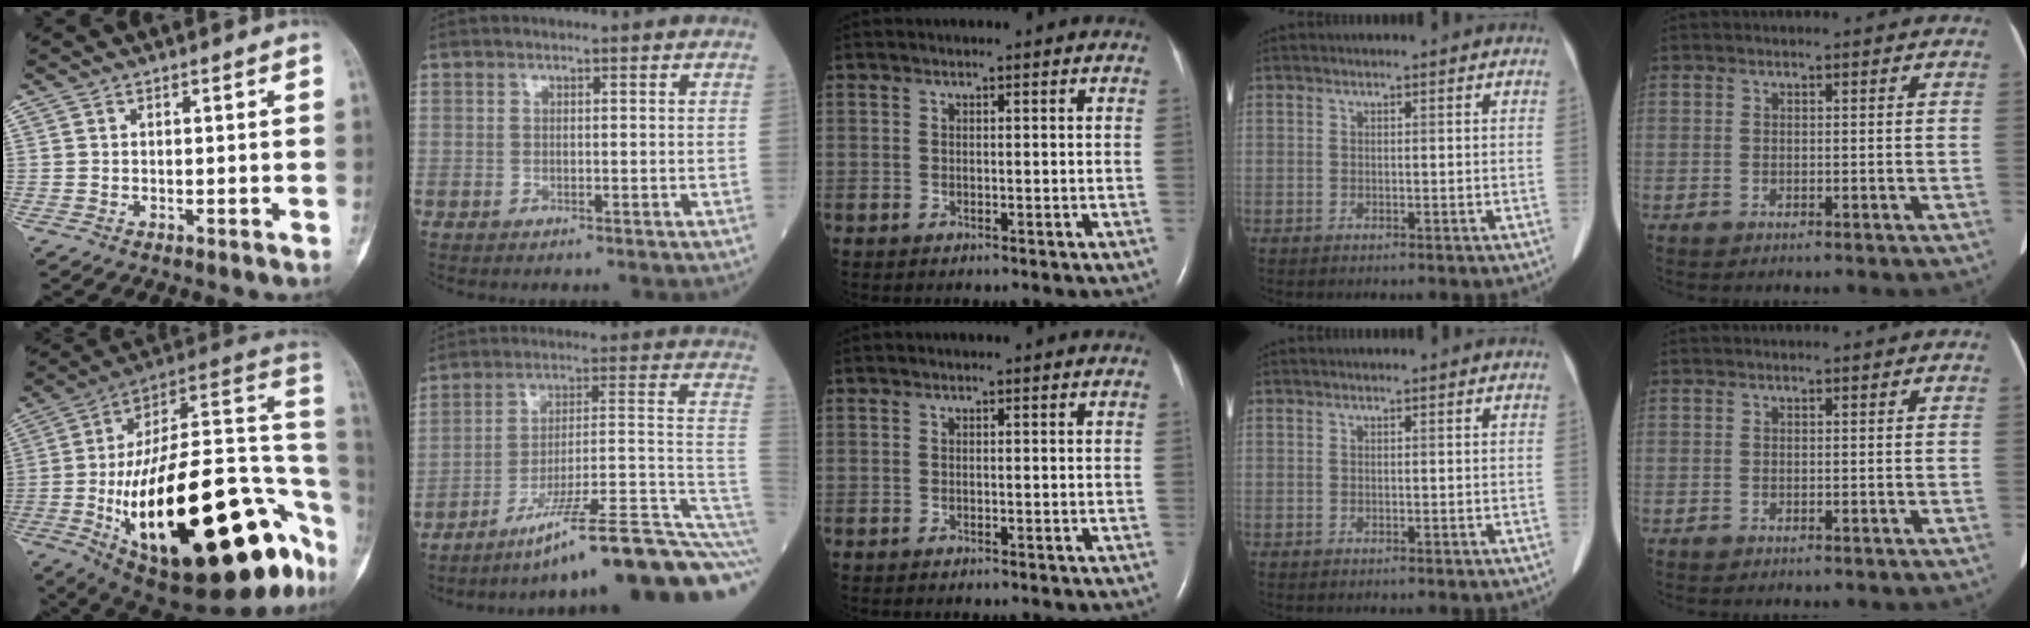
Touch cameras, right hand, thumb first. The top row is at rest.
{"thumb": {"total": 43.7, "force": [-12.7, 16.8, 38.3], "torque": [-0.487, 0.048, -0.190]}, "index": {"total": 20.5, "force": [-13.2, 0.6, 15.6], "torque": [-0.143, 0.038, -0.208]}}